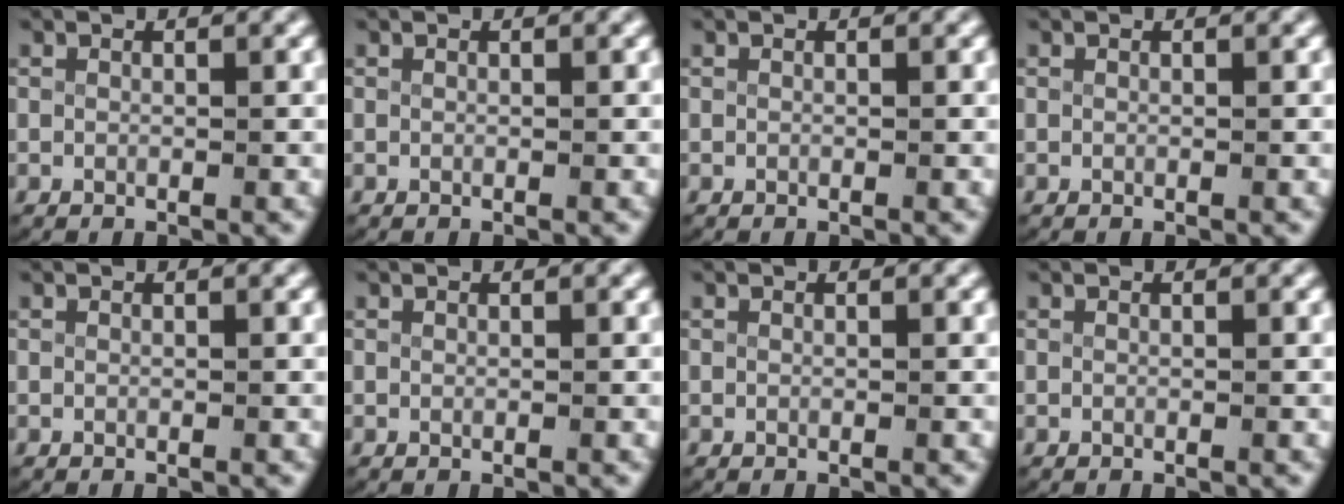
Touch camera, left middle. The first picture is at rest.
{"total": 0.0}
{"total": 0.0}
{"total": 0.0}
{"total": 0.0}
{"total": 0.0}
{"total": 0.0}
{"total": 0.0}